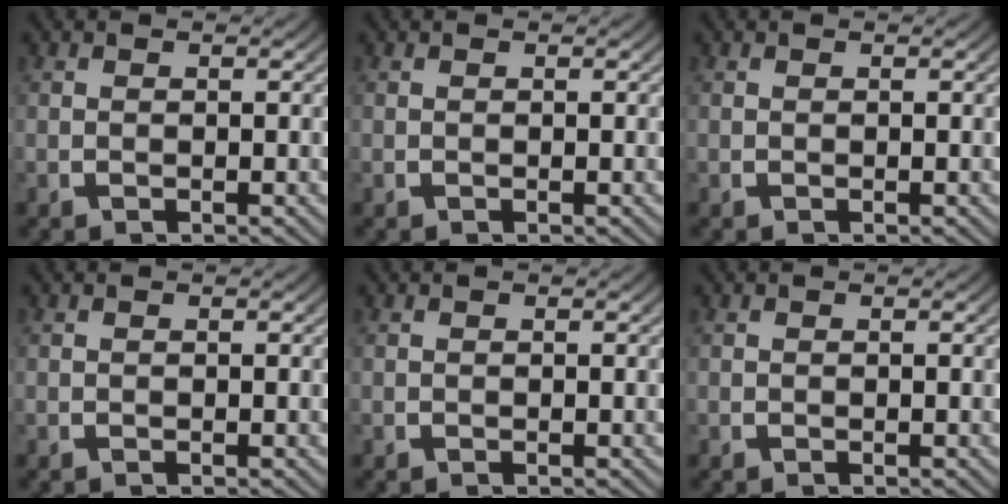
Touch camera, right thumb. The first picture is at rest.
{"total": 0.0}
{"total": 0.0}
{"total": 0.0}
{"total": 0.0}
{"total": 0.0}